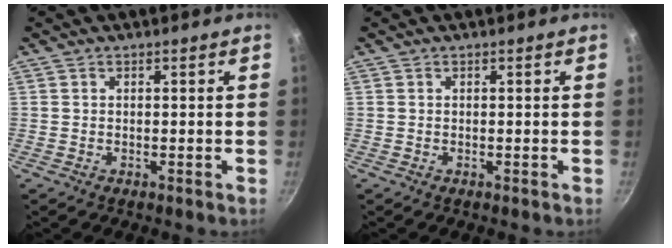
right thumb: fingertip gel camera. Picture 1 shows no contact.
{"total": 0.0}